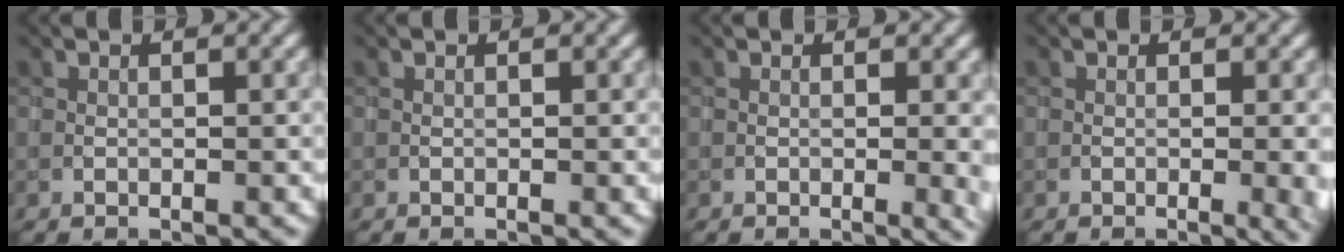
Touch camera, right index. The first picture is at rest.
{"total": 0.0}
{"total": 2.7, "force": [-0.4, 1.0, 2.5], "torque": [-0.034, -0.010, 0.001]}
{"total": 2.8, "force": [-0.7, 0.8, 2.5], "torque": [-0.037, -0.008, -0.003]}